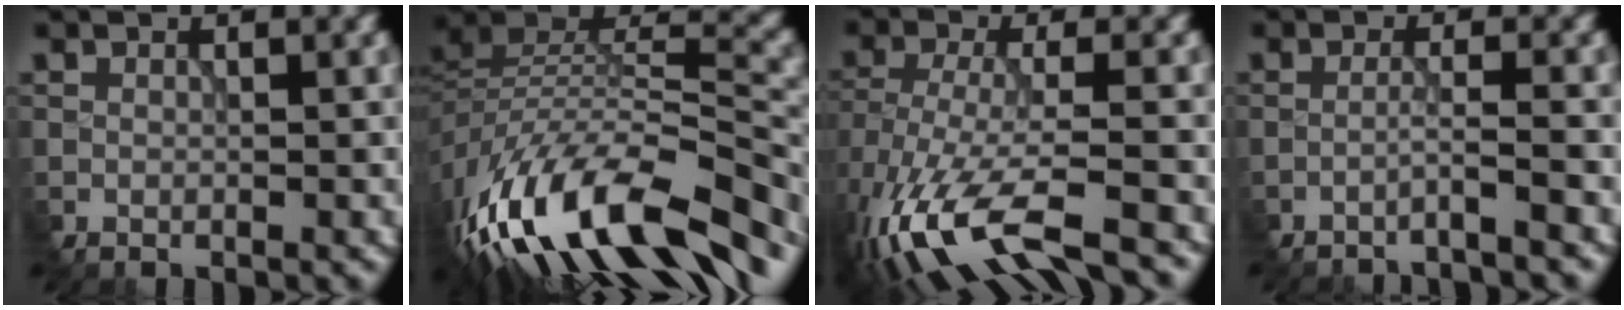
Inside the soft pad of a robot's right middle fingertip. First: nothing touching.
{"total": 15.4, "force": [-9.7, 6.6, 10.0], "torque": [-0.213, 0.005, -0.152]}
{"total": 9.8, "force": [-6.5, 2.9, 6.8], "torque": [-0.154, -0.012, -0.108]}
{"total": 1.8, "force": [-1.4, -0.3, 1.1], "torque": [-0.008, 0.009, -0.040]}